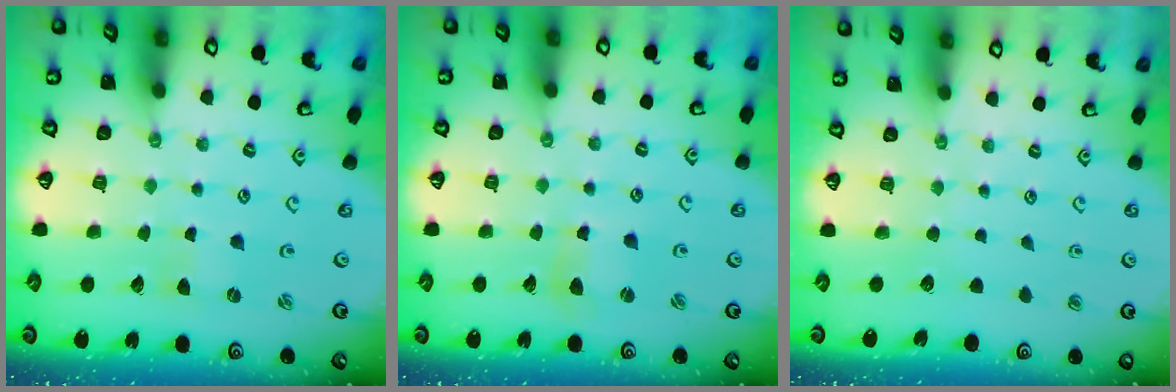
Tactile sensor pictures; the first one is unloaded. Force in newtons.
{"total": 3.6, "press": 3.6, "slide": 0.5}
{"total": 0.0}